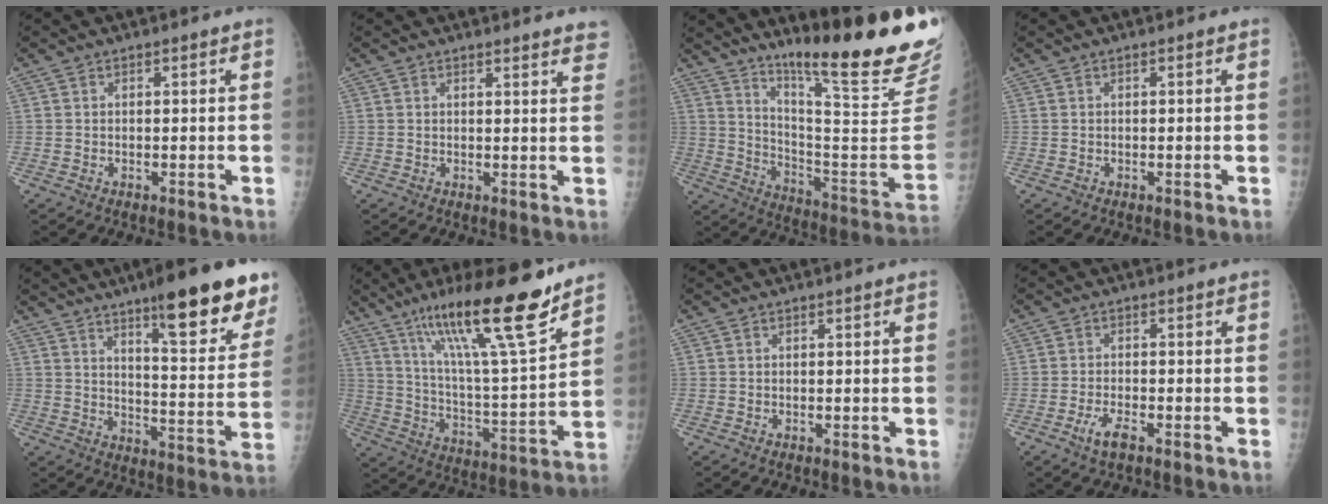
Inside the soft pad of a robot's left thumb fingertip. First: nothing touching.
{"total": 5.9, "force": [5.6, 0.9, 1.8], "torque": [-0.001, -0.026, 0.042]}
{"total": 26.0, "force": [18.7, 2.0, 18.0], "torque": [-0.247, -0.136, 0.278]}
{"total": 0.0}
{"total": 20.2, "force": [12.8, 4.4, 15.1], "torque": [-0.170, -0.062, 0.184]}
{"total": 21.9, "force": [15.1, 2.3, 15.6], "torque": [-0.238, -0.072, 0.257]}
{"total": 0.0}
{"total": 3.3, "force": [-1.9, 1.1, 2.5], "torque": [-0.057, 0.007, -0.036]}